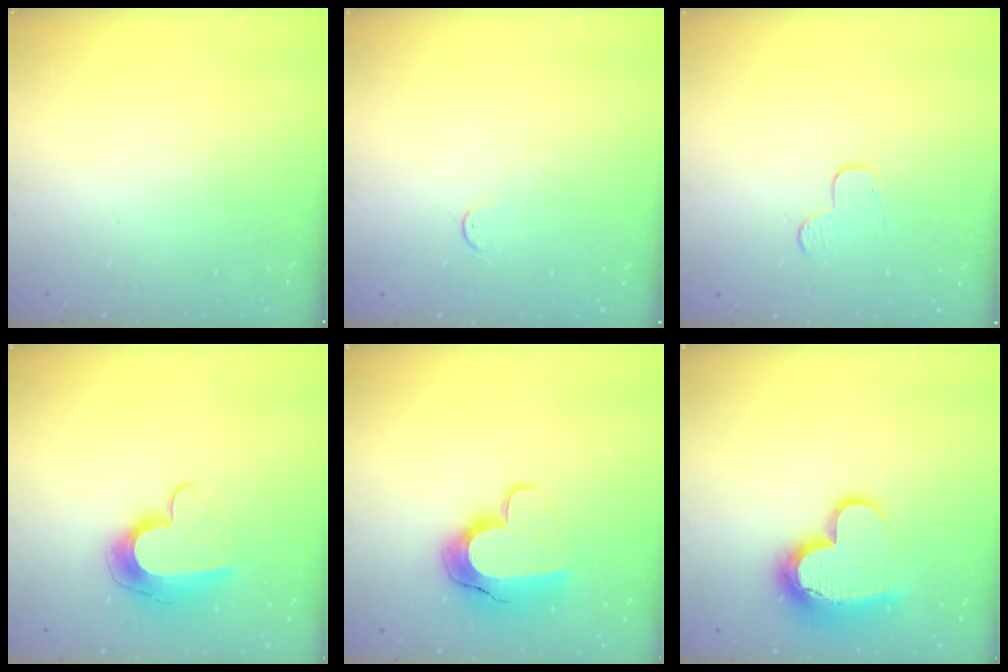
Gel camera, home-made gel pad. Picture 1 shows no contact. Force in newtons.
{"total": 2.8, "press": 2.8, "slide": 0.4}
{"total": 3.7, "press": 3.7, "slide": 0.4}
{"total": 11.5, "press": 11.5, "slide": 0.7}
{"total": 12.7, "press": 12.7, "slide": 0.9}
{"total": 14.6, "press": 14.5, "slide": 1.2}